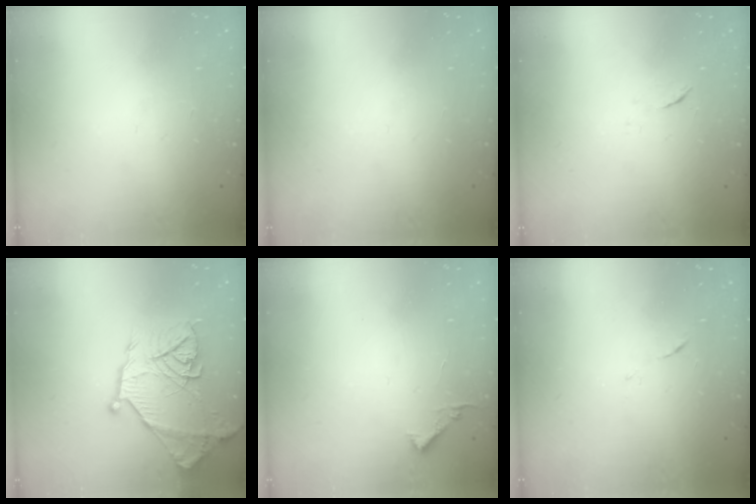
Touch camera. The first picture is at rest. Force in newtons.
{"total": 0.0}
{"total": 4.5, "press": 4.5, "slide": 0.7}
{"total": 18.2, "press": 18.2, "slide": 1.4}
{"total": 3.4, "press": 3.4, "slide": 0.4}
{"total": 5.0, "press": 5.0, "slide": 0.3}